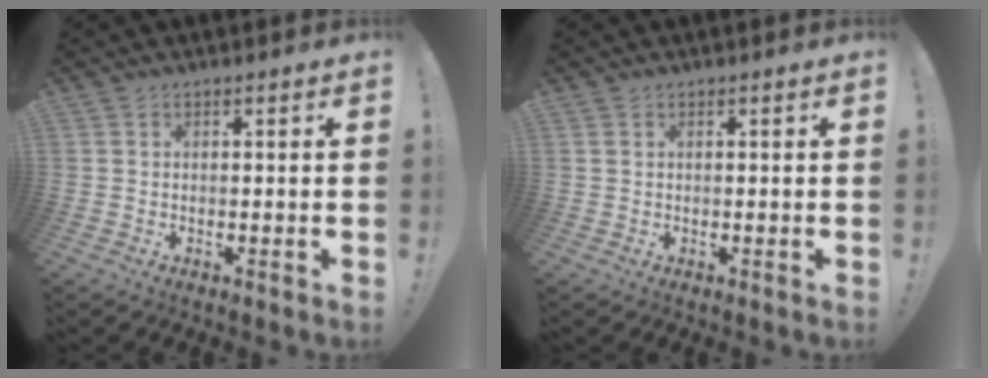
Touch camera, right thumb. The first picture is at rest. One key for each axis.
{"total": 0.6, "fx": 0.4, "fy": 0.2, "fz": 0.3, "tx": -0.007, "ty": 0.002, "tz": 0.008}